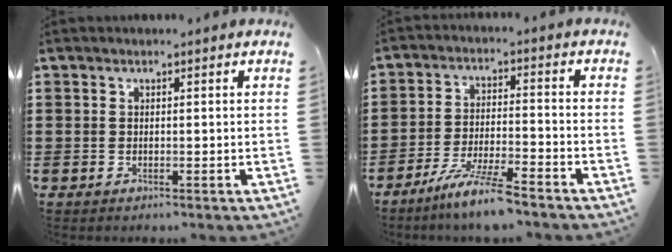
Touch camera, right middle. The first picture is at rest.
{"total": 7.4, "force": [-6.2, -0.1, 3.9], "torque": [-0.078, -0.012, -0.118]}